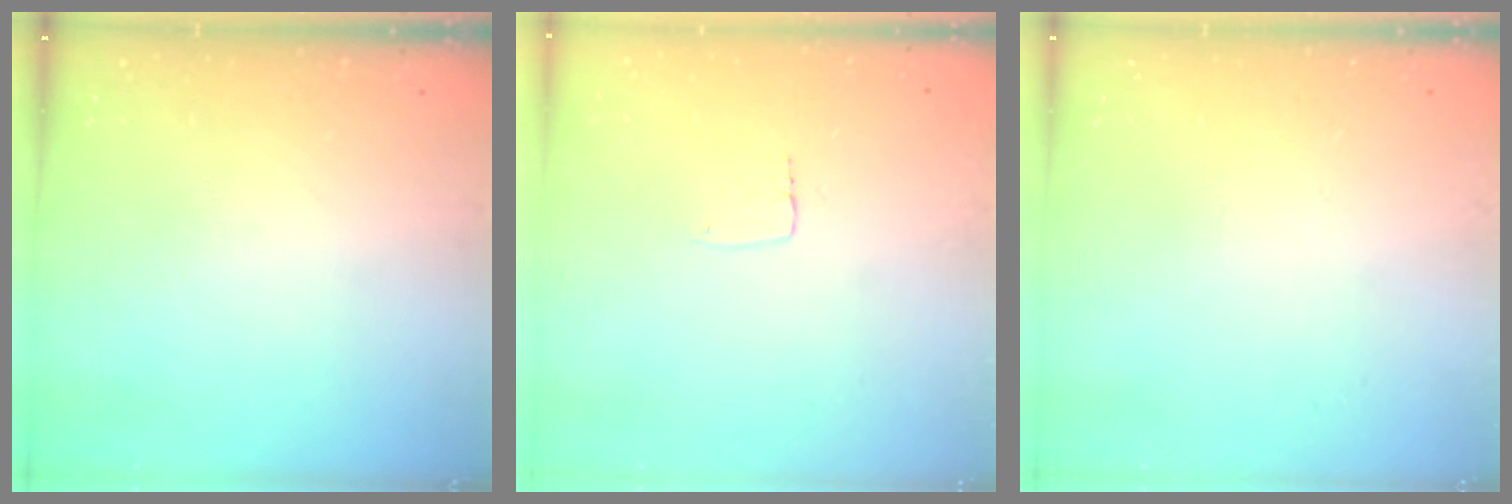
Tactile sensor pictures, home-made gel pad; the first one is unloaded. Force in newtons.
{"total": 2.7, "press": 2.7, "slide": 0.1}
{"total": 0.0}